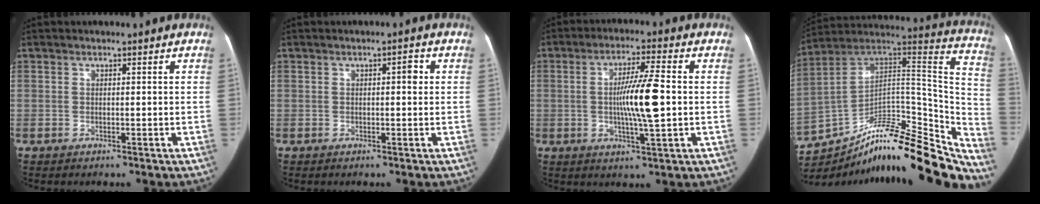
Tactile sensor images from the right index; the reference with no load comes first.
{"total": 1.8, "force": [0.3, 0.7, 1.6], "torque": [-0.021, 0.015, 0.004]}
{"total": 9.6, "force": [-0.3, 0.7, 9.5], "torque": [-0.170, 0.003, -0.009]}
{"total": 28.7, "force": [-24.4, 6.3, 13.7], "torque": [-0.139, 0.052, -0.357]}